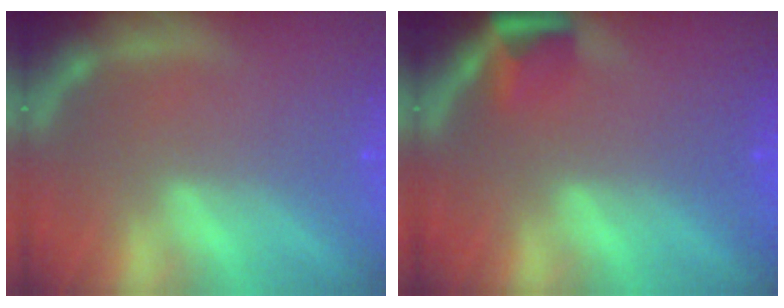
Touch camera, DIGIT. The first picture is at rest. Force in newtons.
{"total": 2.9}